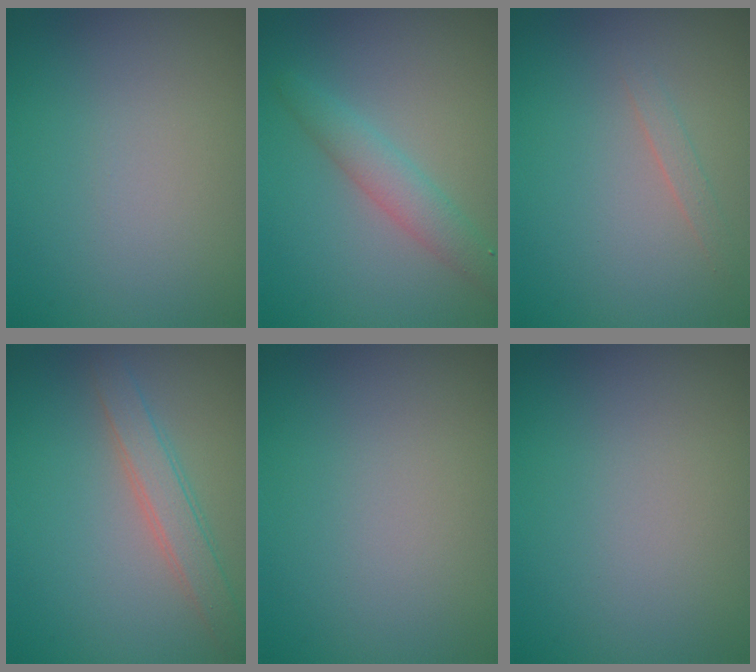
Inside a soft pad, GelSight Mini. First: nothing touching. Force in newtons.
{"total": 2.8, "press": 2.8, "slide": 0.1}
{"total": 0.9, "press": 0.9, "slide": 0.0}
{"total": 2.5, "press": 2.5, "slide": 0.1}
{"total": 0.0}
{"total": 0.0}